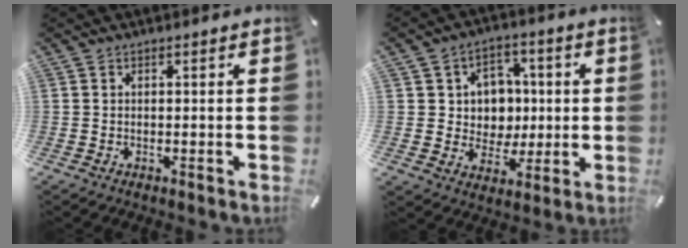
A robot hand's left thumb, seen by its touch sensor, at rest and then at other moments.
{"total": 8.9, "force": [1.0, 8.7, 1.9], "torque": [-0.028, -0.006, 0.025]}